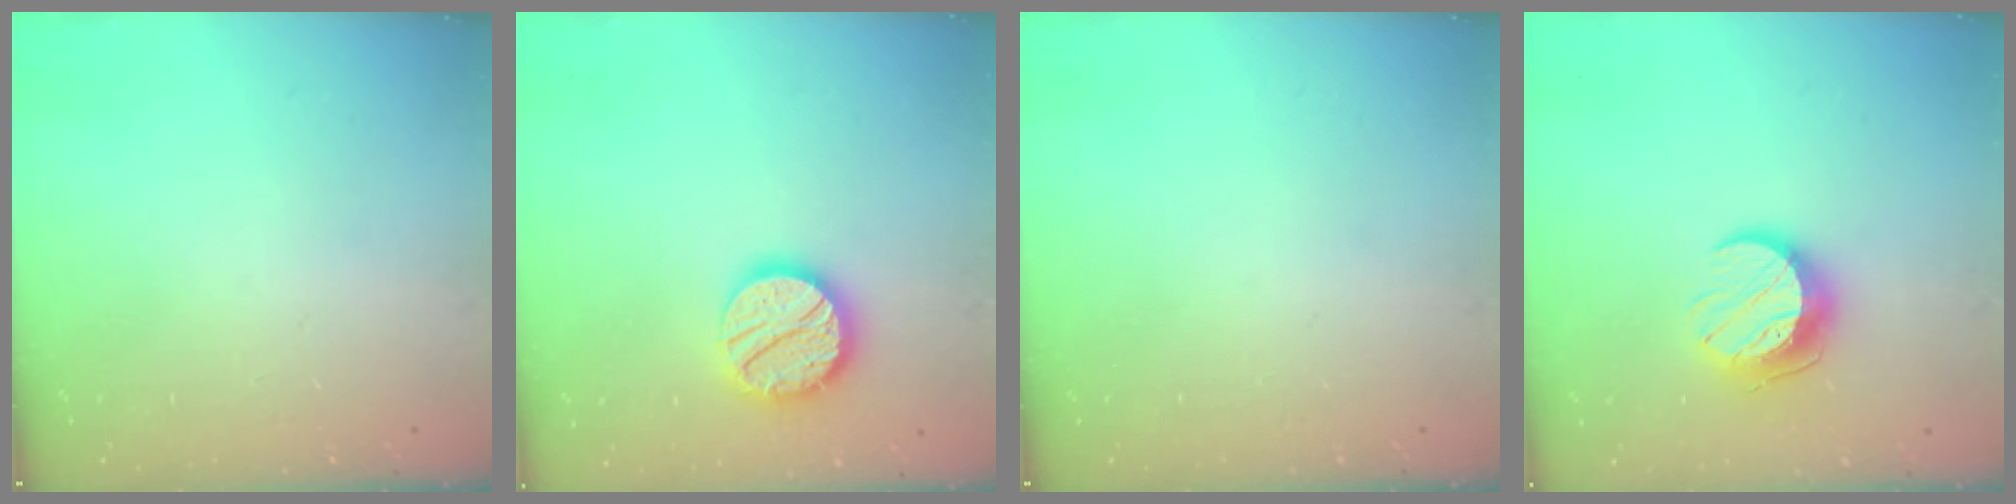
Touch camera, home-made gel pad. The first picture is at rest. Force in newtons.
{"total": 16.5, "press": 16.5, "slide": 1.4}
{"total": 0.0}
{"total": 11.6, "press": 11.5, "slide": 1.0}